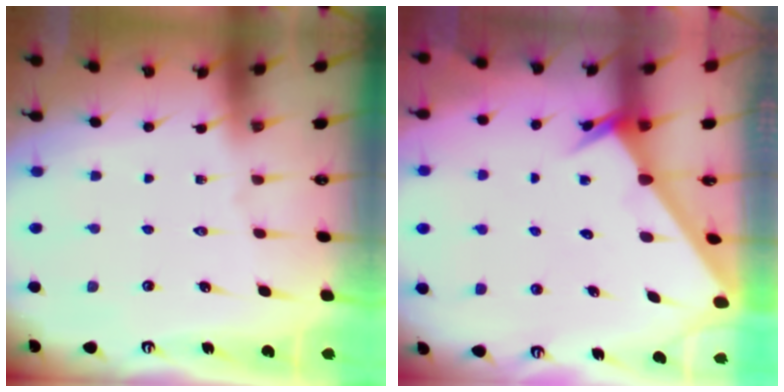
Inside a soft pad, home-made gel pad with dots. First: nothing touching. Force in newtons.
{"total": 2.7, "press": 2.7, "slide": 0.2}